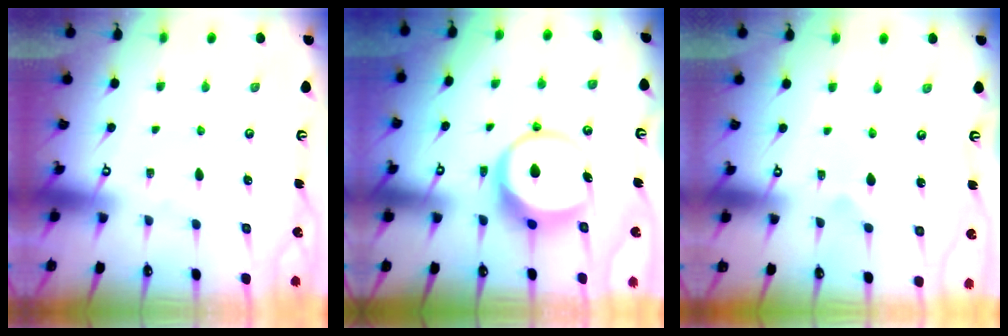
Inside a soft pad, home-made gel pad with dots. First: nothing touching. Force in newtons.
{"total": 7.1, "press": 7.1, "slide": 0.9}
{"total": 2.3, "press": 2.3, "slide": 0.1}